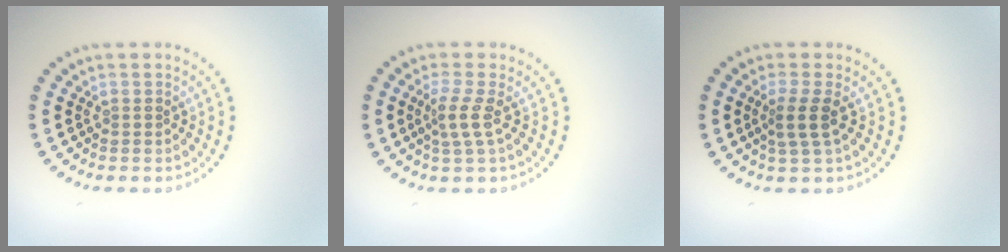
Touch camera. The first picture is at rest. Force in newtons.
{"total": 2.2, "press": 1.6, "slide": 1.6}
{"total": 2.3, "press": 1.8, "slide": 1.3}